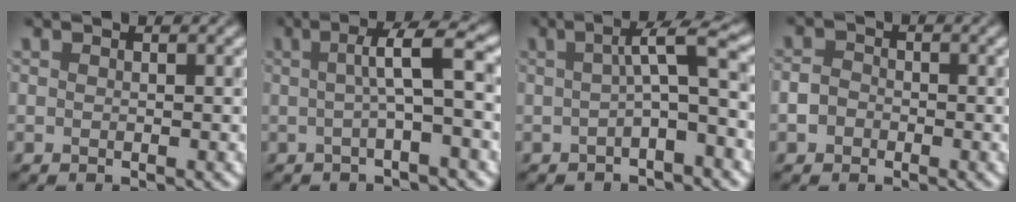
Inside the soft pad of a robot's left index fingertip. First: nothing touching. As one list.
[{"total": 4.0, "force": [0.2, 0.5, 4.0], "torque": [-0.057, 0.012, -0.002]}, {"total": 4.1, "force": [-0.1, 0.6, 4.1], "torque": [-0.059, 0.015, -0.006]}, {"total": 1.6, "force": [-0.7, 1.4, 0.5], "torque": [-0.006, 0.005, -0.019]}]